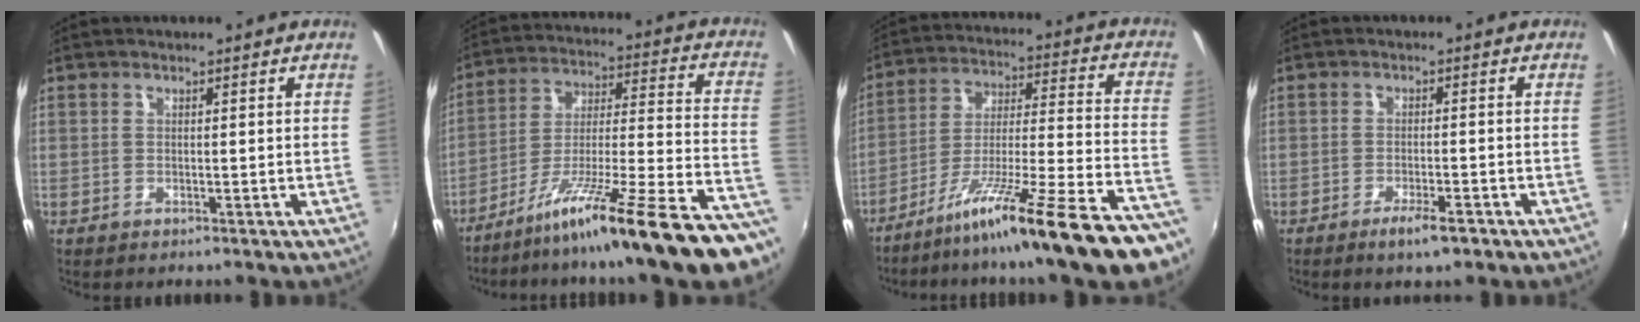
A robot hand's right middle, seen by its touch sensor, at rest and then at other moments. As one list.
[{"total": 25.8, "force": [-19.5, 0.9, 16.9], "torque": [-0.233, -0.043, -0.297]}, {"total": 24.8, "force": [-18.6, 0.9, 16.3], "torque": [-0.241, -0.048, -0.284]}, {"total": 4.4, "force": [-2.9, 1.0, 3.1], "torque": [-0.066, -0.007, -0.047]}]